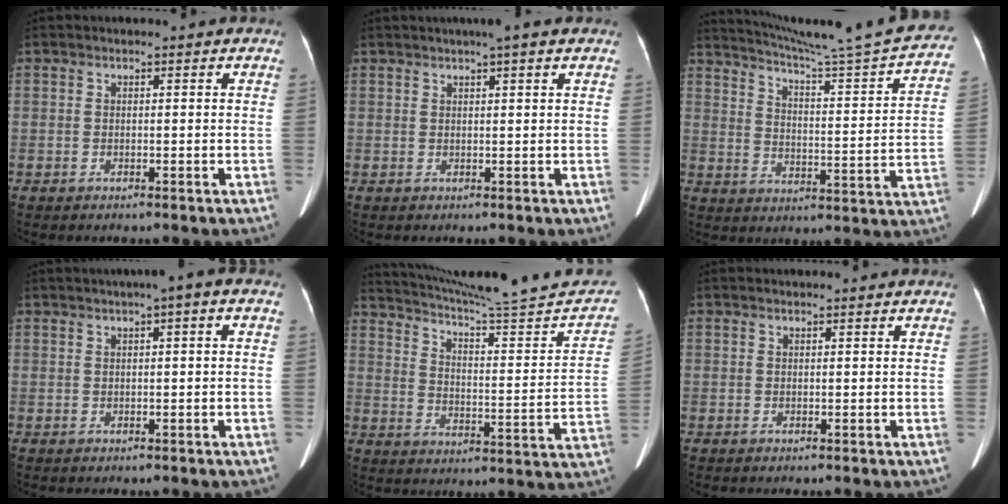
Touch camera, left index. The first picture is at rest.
{"total": 4.1, "force": [3.1, 0.1, 2.7], "torque": [-0.038, 0.024, 0.045]}
{"total": 24.4, "force": [22.6, -0.4, 9.3], "torque": [-0.143, -0.085, 0.287]}
{"total": 2.9, "force": [1.0, 0.2, 2.7], "torque": [-0.039, 0.014, 0.012]}
{"total": 23.9, "force": [22.0, 0.7, 9.2], "torque": [-0.135, -0.053, 0.294]}
{"total": 1.8, "force": [1.8, 0.1, 0.4], "torque": [-0.006, 0.018, 0.023]}